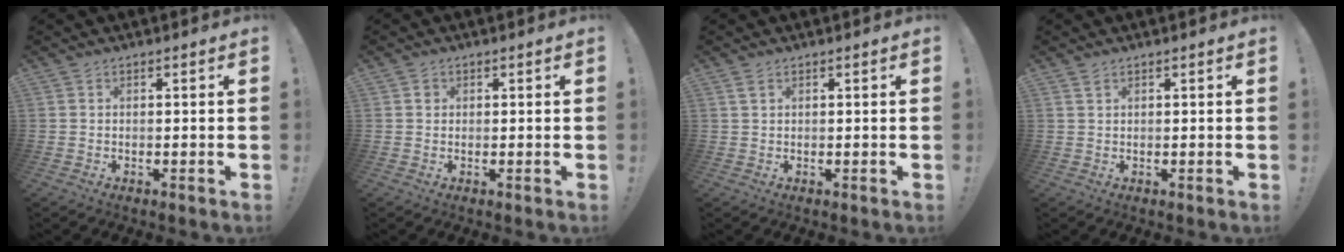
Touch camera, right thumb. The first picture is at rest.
{"total": 1.5, "force": [0.4, 1.4, 0.4], "torque": [0.005, -0.003, 0.005]}
{"total": 1.6, "force": [0.9, 0.8, 1.1], "torque": [-0.020, 0.000, 0.017]}
{"total": 1.2, "force": [0.8, 0.5, 0.7], "torque": [-0.013, -0.001, 0.014]}